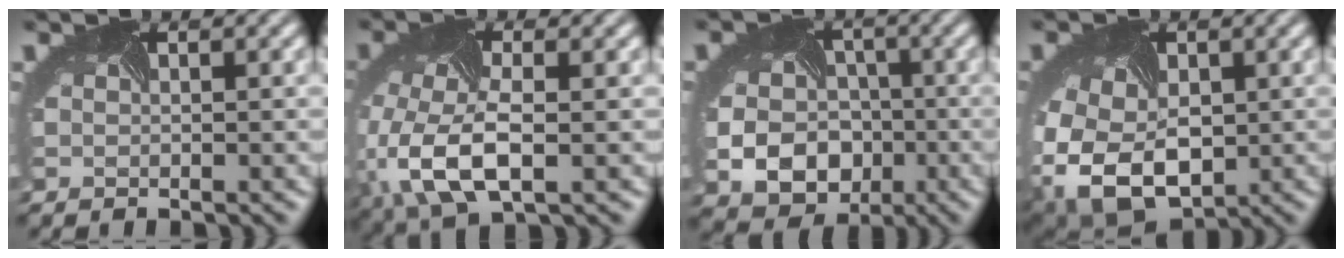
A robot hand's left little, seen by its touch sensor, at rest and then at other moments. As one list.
[{"total": 8.4, "force": [-3.0, 4.1, 6.8], "torque": [-0.164, -0.025, -0.054]}, {"total": 9.4, "force": [-2.6, 7.7, 4.8], "torque": [-0.075, -0.037, -0.046]}, {"total": 11.0, "force": [-2.9, 7.7, 7.2], "torque": [-0.166, -0.043, -0.027]}]